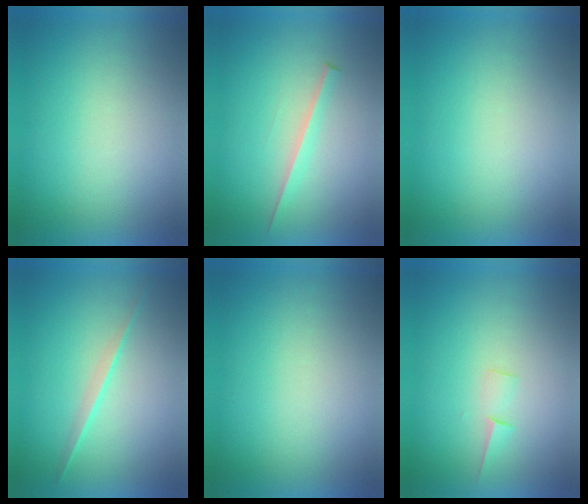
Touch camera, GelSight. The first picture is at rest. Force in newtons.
{"total": 1.8}
{"total": 0.0}
{"total": 2.2}
{"total": 0.0}
{"total": 1.5}